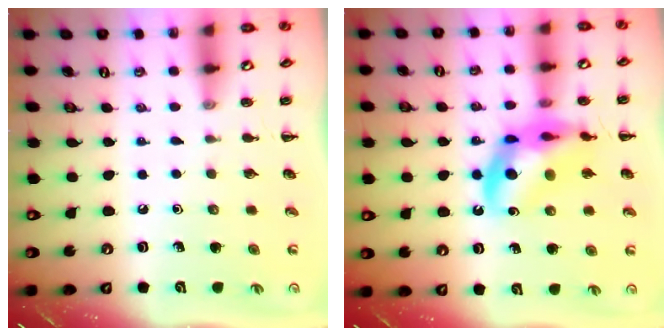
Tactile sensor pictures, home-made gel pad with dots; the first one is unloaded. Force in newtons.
{"total": 14.4, "press": 14.0, "slide": 3.4}